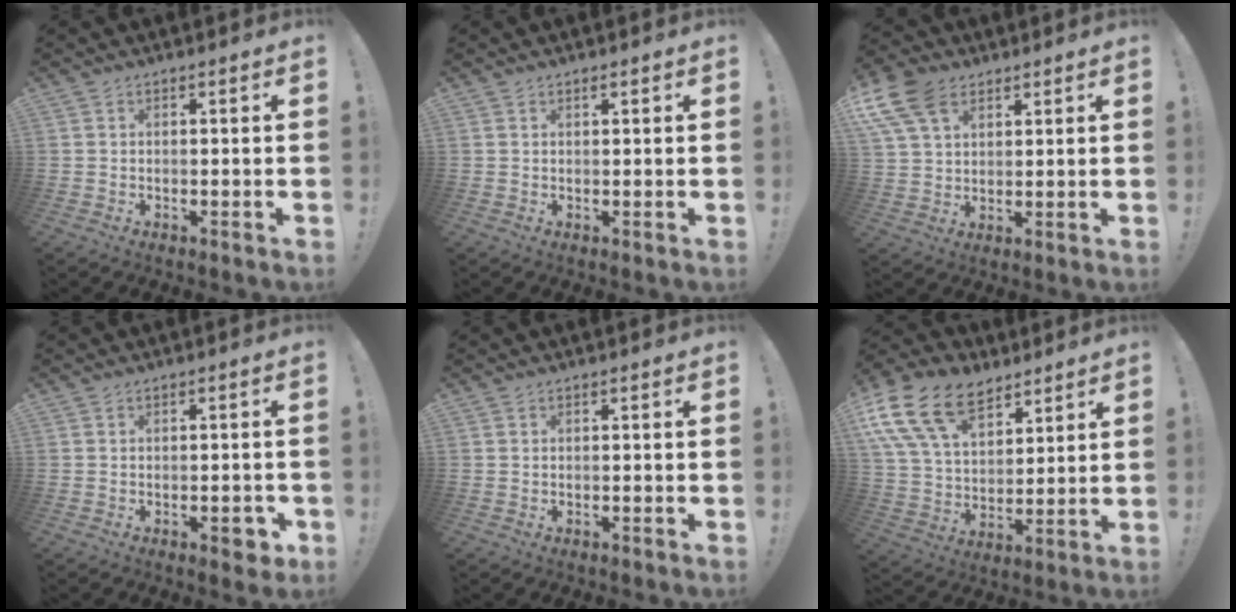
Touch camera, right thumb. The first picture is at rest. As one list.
[{"total": 0.7, "force": [0.6, 0.2, 0.4], "torque": [-0.007, 0.000, 0.012]}, {"total": 12.4, "force": [6.4, 7.8, 7.1], "torque": [-0.140, -0.024, 0.126]}, {"total": 4.4, "force": [-2.1, 1.8, 3.5], "torque": [-0.037, 0.006, -0.033]}, {"total": 0.0}, {"total": 19.1, "force": [10.9, 11.7, 10.5], "torque": [-0.197, -0.057, 0.205]}]